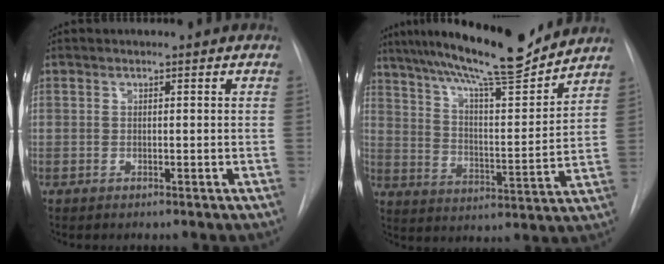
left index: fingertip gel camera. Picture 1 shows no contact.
{"total": 18.6, "force": [16.0, 1.2, 9.2], "torque": [-0.155, 0.003, 0.250]}